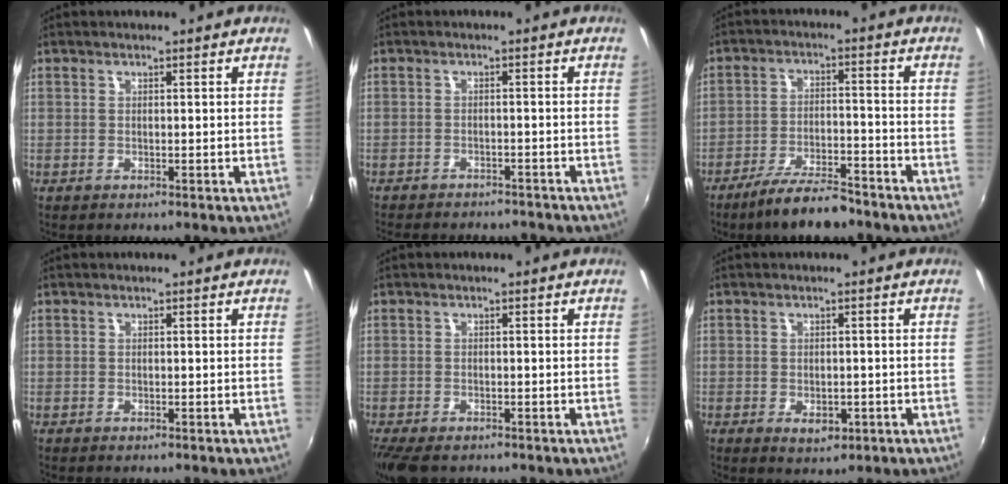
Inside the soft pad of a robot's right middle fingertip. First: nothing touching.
{"total": 9.6, "force": [-8.6, 2.8, 3.4], "torque": [-0.084, -0.016, -0.120]}
{"total": 10.2, "force": [-8.4, 2.4, 5.3], "torque": [-0.114, -0.008, -0.138]}
{"total": 0.0}
{"total": 6.0, "force": [-4.4, 2.3, 3.4], "torque": [-0.079, -0.029, -0.078]}
{"total": 3.4, "force": [-1.3, 2.2, 2.4], "torque": [-0.042, -0.008, -0.014]}